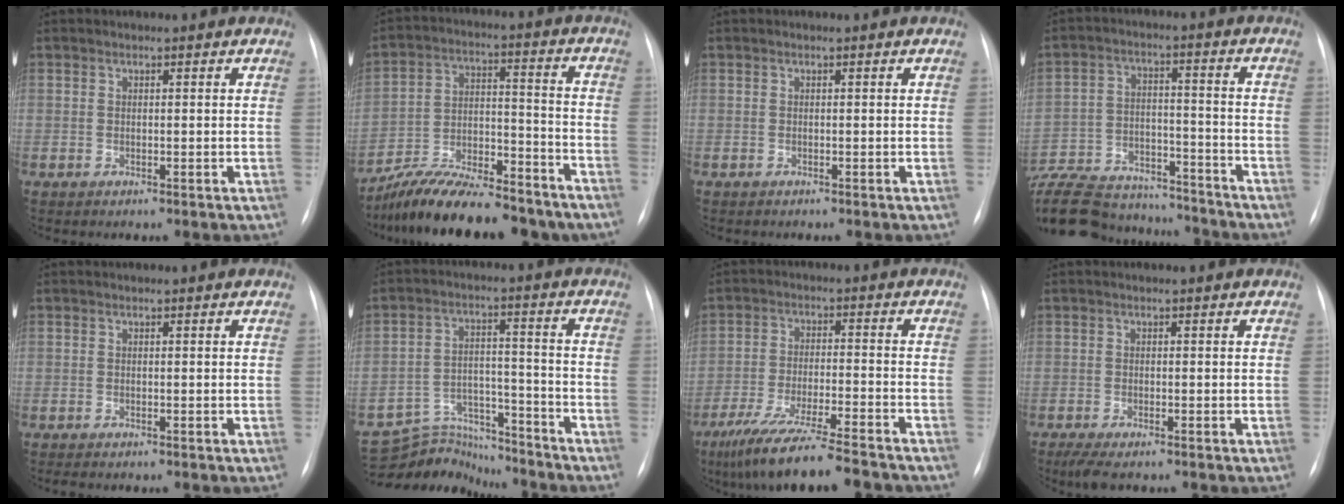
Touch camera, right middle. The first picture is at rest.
{"total": 19.4, "force": [-16.8, 5.0, 8.3], "torque": [-0.138, 0.022, -0.267]}
{"total": 0.0}
{"total": 25.6, "force": [-22.6, 7.4, 9.5], "torque": [-0.226, -0.020, -0.342]}
{"total": 0.7, "force": [-0.6, 0.1, 0.4], "torque": [-0.007, -0.003, -0.009]}
{"total": 9.7, "force": [-9.4, 2.4, -0.8], "torque": [0.012, 0.037, -0.160]}
{"total": 14.8, "force": [-12.2, 0.9, 8.4], "torque": [-0.155, -0.040, -0.199]}
{"total": 3.3, "force": [-2.4, 0.7, 2.2], "torque": [-0.042, -0.012, -0.039]}